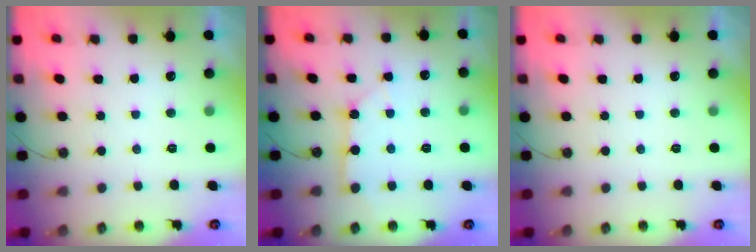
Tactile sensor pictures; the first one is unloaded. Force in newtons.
{"total": 5.1, "press": 5.1, "slide": 0.5}
{"total": 0.0}